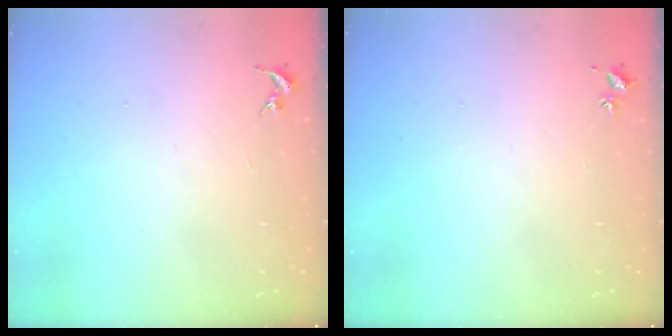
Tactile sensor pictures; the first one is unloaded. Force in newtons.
{"total": 2.0, "press": 2.0, "slide": 0.3}